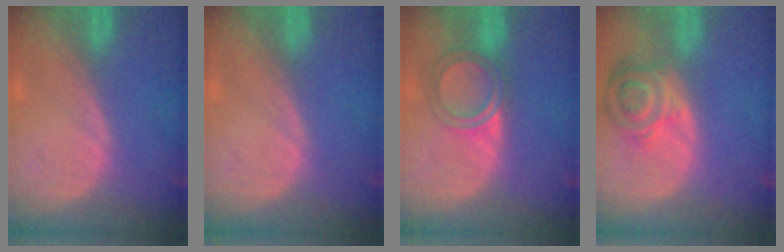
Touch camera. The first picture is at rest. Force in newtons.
{"total": 0.0}
{"total": 4.8, "press": 4.6, "slide": 1.3}
{"total": 7.8, "press": 7.0, "slide": 3.6}